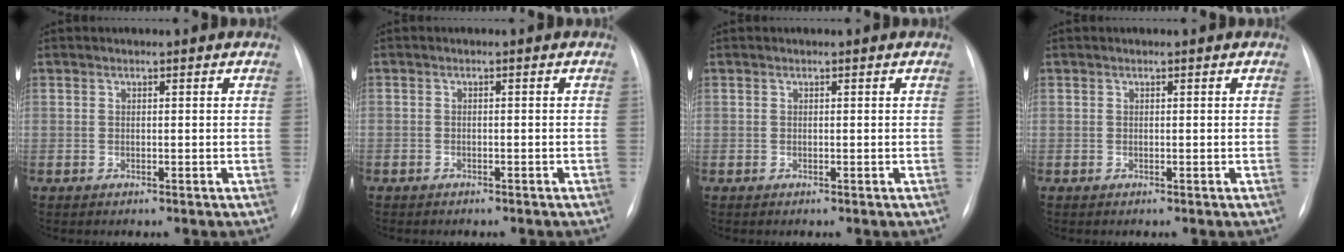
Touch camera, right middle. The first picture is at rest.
{"total": 1.7, "force": [-1.4, 0.9, 0.6], "torque": [-0.011, 0.000, -0.013]}
{"total": 0.0}
{"total": 0.0}